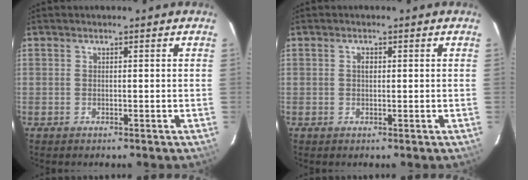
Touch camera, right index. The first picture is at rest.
{"total": 1.0, "force": [0.2, 0.7, 0.7], "torque": [-0.011, 0.004, 0.003]}